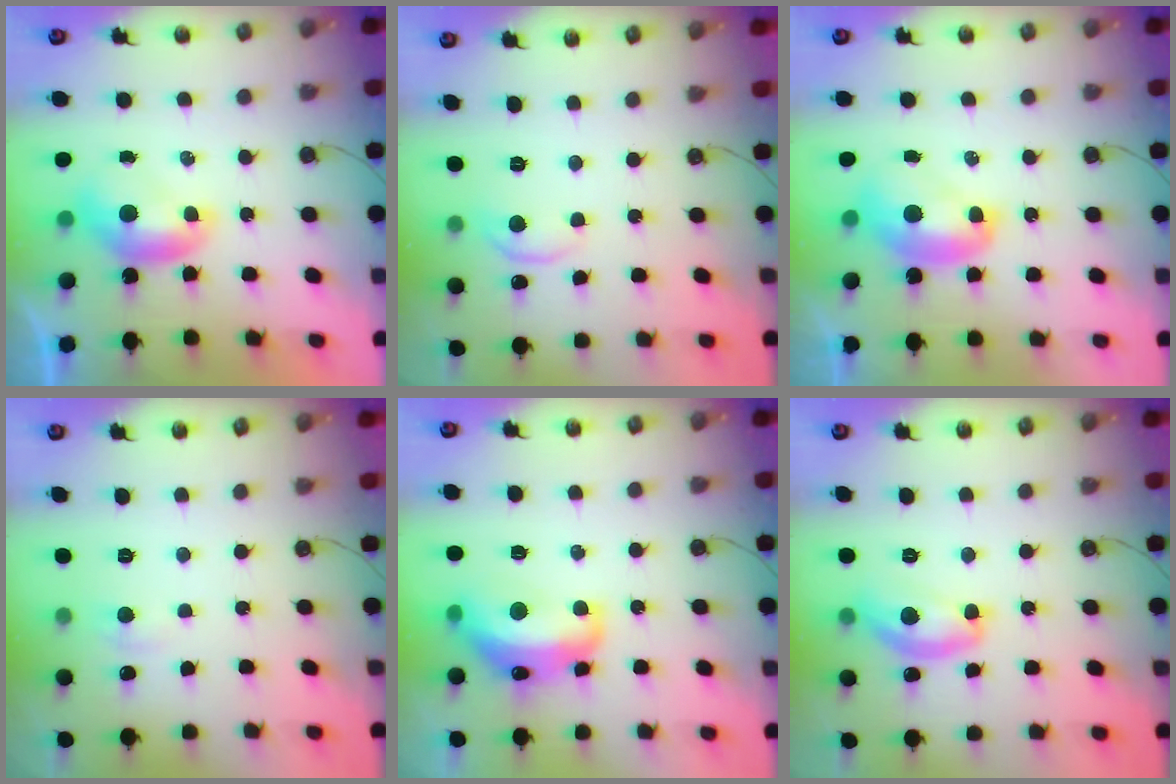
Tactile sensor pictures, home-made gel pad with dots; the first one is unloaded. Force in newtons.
{"total": 3.0, "press": 2.9, "slide": 0.5}
{"total": 2.6, "press": 2.6, "slide": 0.3}
{"total": 1.9, "press": 1.8, "slide": 0.4}
{"total": 9.0, "press": 9.0, "slide": 1.0}
{"total": 9.2, "press": 9.1, "slide": 0.8}